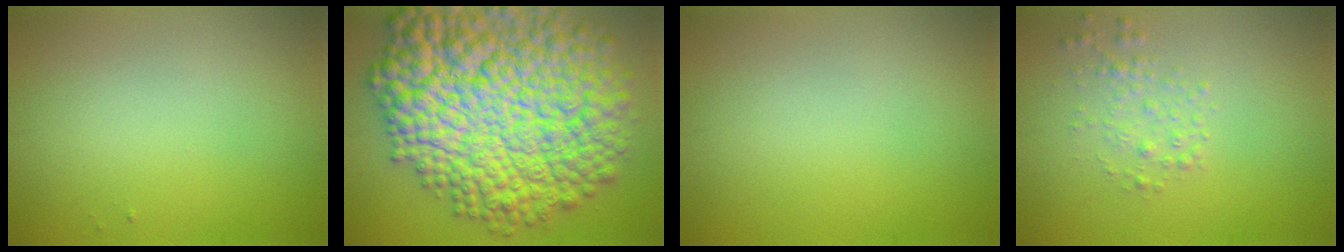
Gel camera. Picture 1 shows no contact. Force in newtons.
{"total": 17.3, "press": 17.2, "slide": 0.4}
{"total": 0.0}
{"total": 1.6, "press": 1.6, "slide": 0.0}